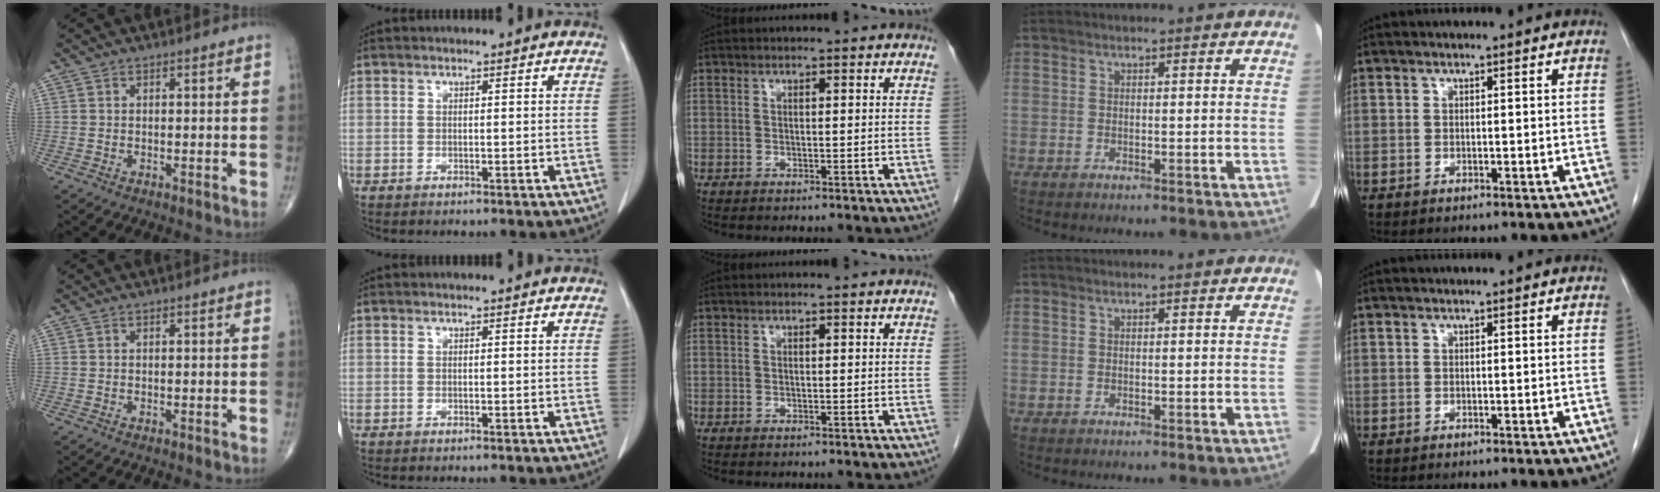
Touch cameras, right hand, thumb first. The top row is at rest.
{}